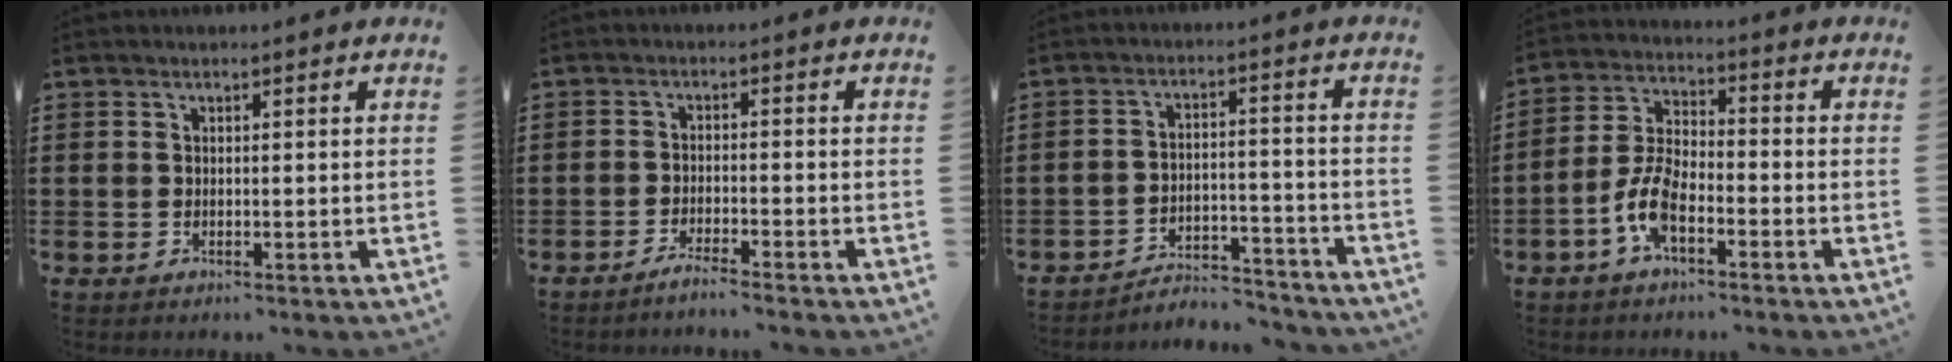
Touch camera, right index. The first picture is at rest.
{"total": 2.2, "force": [-2.1, -0.3, 0.8], "torque": [-0.013, 0.002, -0.039]}
{"total": 4.7, "force": [-4.4, 0.9, 1.1], "torque": [-0.022, 0.009, -0.091]}
{"total": 7.4, "force": [-3.6, 3.0, 5.7], "torque": [-0.144, -0.004, -0.075]}